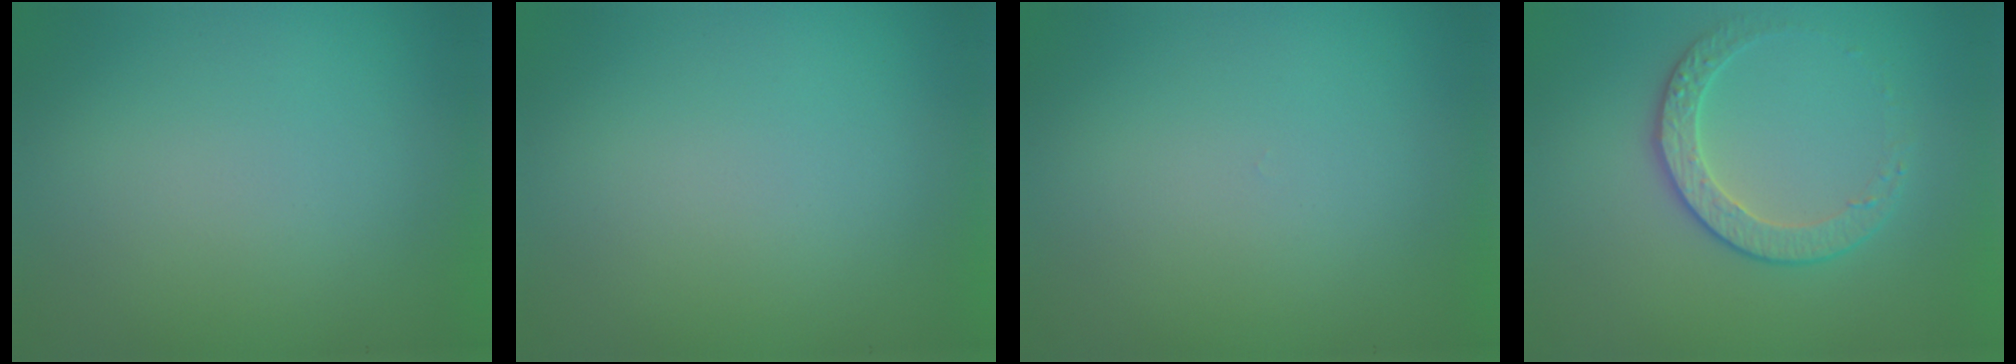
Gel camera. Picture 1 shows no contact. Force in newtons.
{"total": 0.0}
{"total": 0.0}
{"total": 2.4, "press": 1.9, "slide": 1.5}